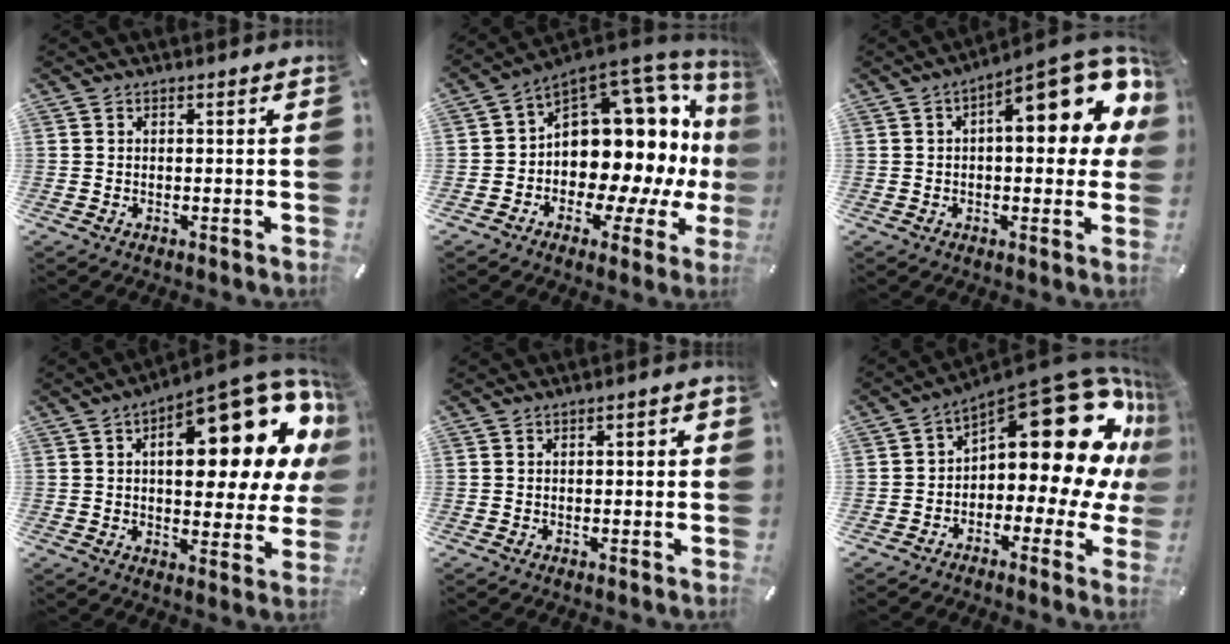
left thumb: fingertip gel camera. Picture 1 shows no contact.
{"total": 18.6, "force": [3.9, 12.4, 13.3], "torque": [-0.186, -0.068, 0.079]}
{"total": 13.1, "force": [4.4, 5.7, 11.0], "torque": [-0.128, -0.041, 0.067]}
{"total": 22.0, "force": [10.4, 8.9, 17.2], "torque": [-0.231, -0.073, 0.162]}
{"total": 1.7, "force": [-0.2, 0.9, 1.4], "torque": [-0.025, 0.006, -0.005]}
{"total": 25.2, "force": [9.7, 11.8, 20.0], "torque": [-0.247, -0.084, 0.172]}